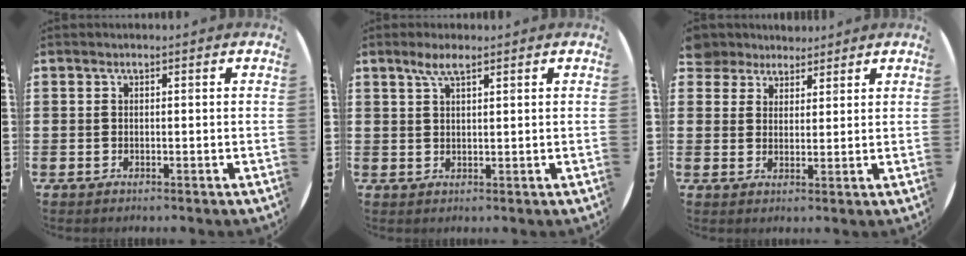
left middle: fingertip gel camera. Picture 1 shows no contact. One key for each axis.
{"total": 3.2, "fx": 2.1, "fy": 0.7, "fz": 2.3, "tx": -0.048, "ty": 0.007, "tz": 0.037}
{"total": 4.3, "fx": 3.9, "fy": 1.8, "fz": -0.3, "tx": -0.010, "ty": -0.002, "tz": 0.078}